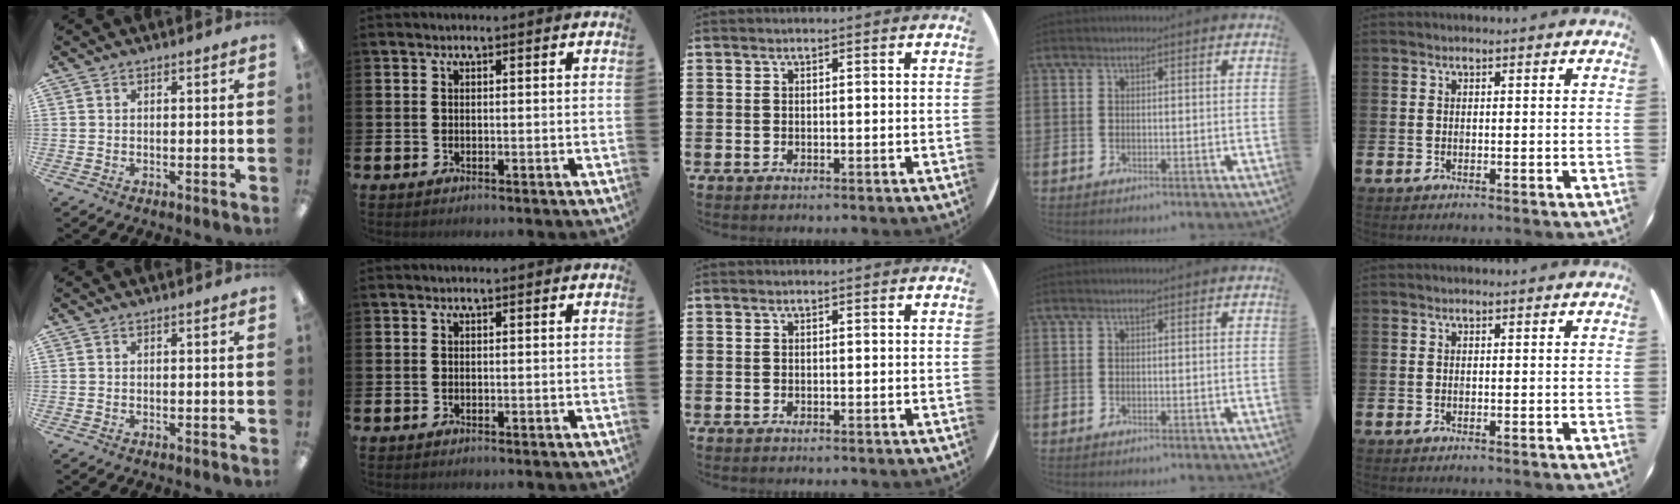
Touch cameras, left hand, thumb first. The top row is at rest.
{}